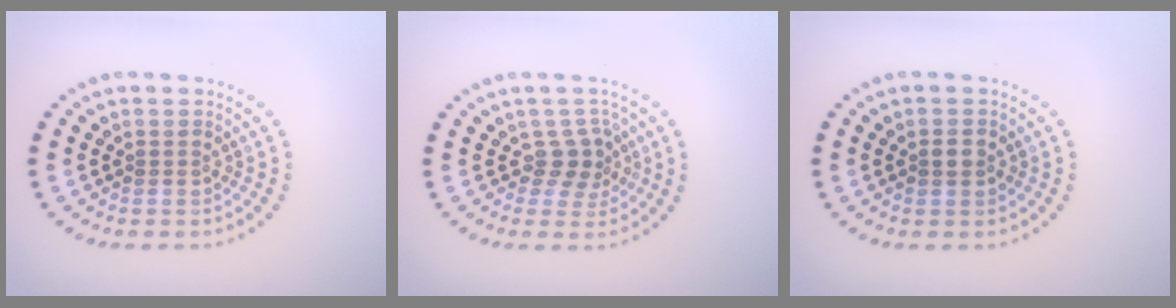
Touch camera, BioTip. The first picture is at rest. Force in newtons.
{"total": 2.2, "press": 1.7, "slide": 1.4}
{"total": 1.5, "press": 1.5, "slide": 0.1}